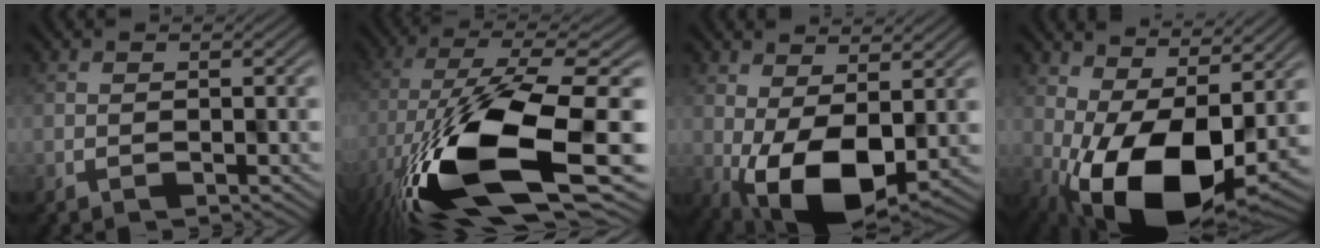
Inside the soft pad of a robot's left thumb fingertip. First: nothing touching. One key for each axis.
{"total": 17.0, "fx": -4.3, "fy": 6.8, "fz": 15.0, "tx": -0.303, "ty": -0.028, "tz": -0.073}
{"total": 9.0, "fx": -0.7, "fy": 4.6, "fz": 7.7, "tx": -0.144, "ty": -0.021, "tz": -0.002}
{"total": 12.2, "fx": -0.8, "fy": 5.9, "fz": 10.6, "tx": -0.205, "ty": -0.022, "tz": -0.005}